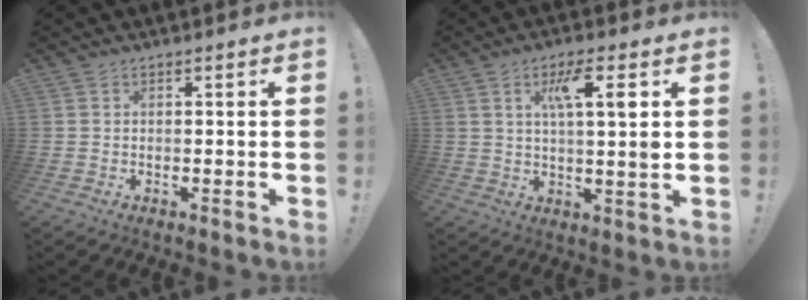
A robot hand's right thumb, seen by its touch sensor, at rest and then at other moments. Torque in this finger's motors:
{"motor_torque": [-0.40, 0.56, 1.33, 0.12, 0.11]}